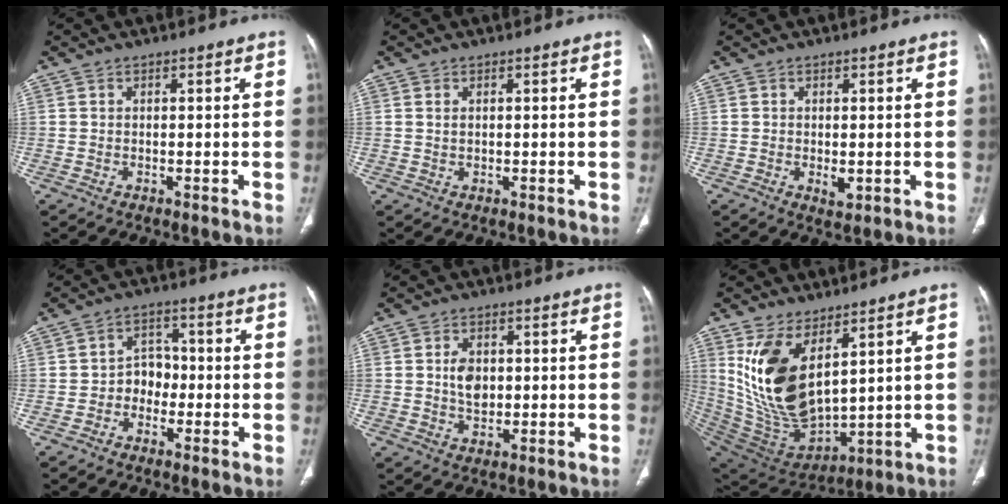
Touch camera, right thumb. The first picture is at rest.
{"total": 0.9, "force": [0.4, 0.5, 0.6], "torque": [-0.013, 0.000, 0.011]}
{"total": 2.1, "force": [-0.4, 1.1, 1.8], "torque": [-0.028, -0.006, -0.001]}
{"total": 4.8, "force": [-1.5, 4.0, 2.3], "torque": [-0.004, 0.023, -0.036]}
{"total": 4.7, "force": [0.5, 3.3, 3.2], "torque": [-0.044, -0.004, 0.011]}
{"total": 17.7, "force": [6.8, 8.9, 13.7], "torque": [-0.248, -0.042, 0.161]}